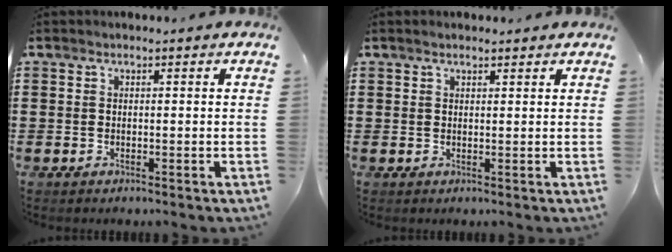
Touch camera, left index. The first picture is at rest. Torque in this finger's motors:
{"motor_torque": [2.14, 0.00, 0.15, 0.03]}